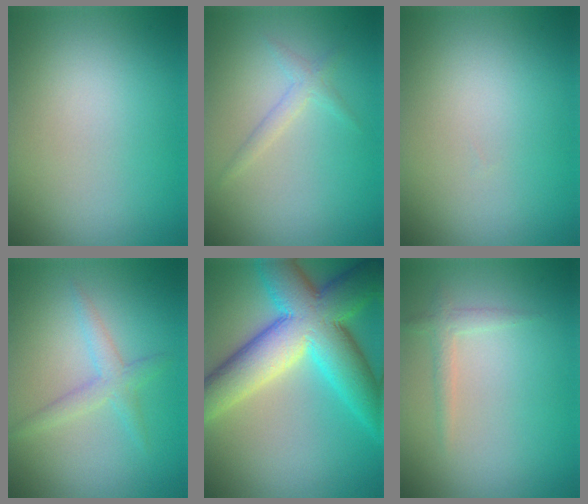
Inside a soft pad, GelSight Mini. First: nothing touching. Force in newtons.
{"total": 1.4, "press": 1.4, "slide": 0.1}
{"total": 0.0}
{"total": 2.1, "press": 2.1, "slide": 0.3}
{"total": 10.7, "press": 10.7, "slide": 0.8}
{"total": 1.3, "press": 1.3, "slide": 0.1}